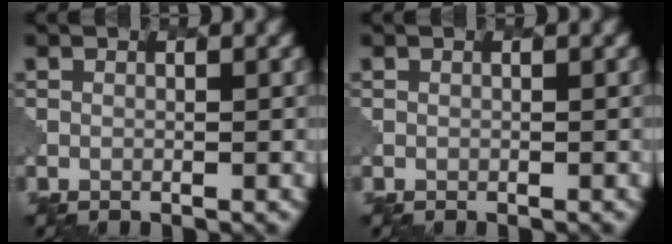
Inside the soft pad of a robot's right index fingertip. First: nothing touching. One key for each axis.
{"total": 0.0}